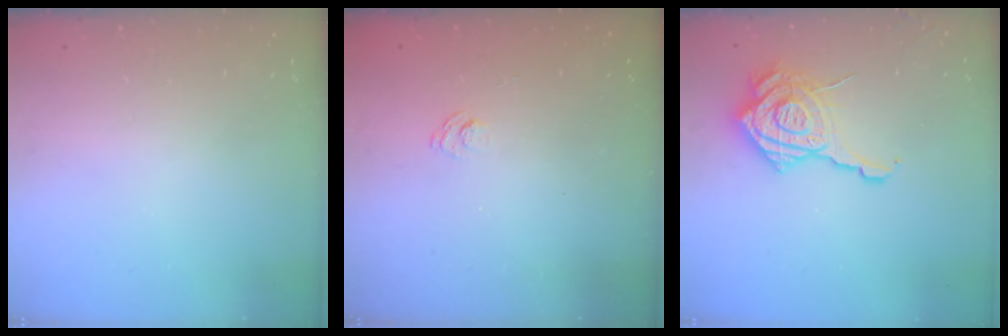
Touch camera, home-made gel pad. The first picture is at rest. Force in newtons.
{"total": 2.4, "press": 2.0, "slide": 1.2}
{"total": 17.7, "press": 17.6, "slide": 1.4}